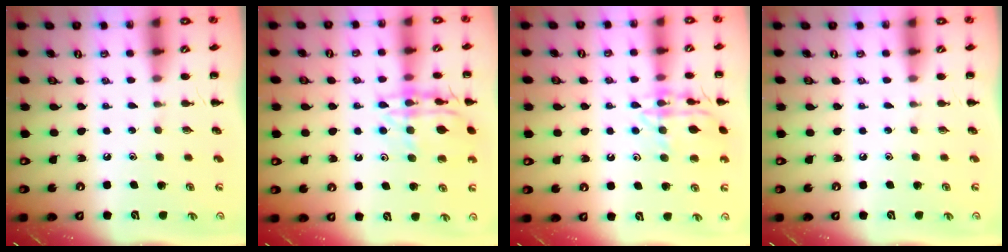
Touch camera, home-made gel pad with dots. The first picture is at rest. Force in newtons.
{"total": 14.6, "press": 14.5, "slide": 1.4}
{"total": 13.9, "press": 13.9, "slide": 0.9}
{"total": 0.0}